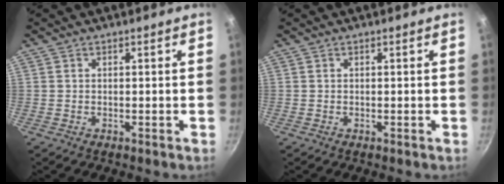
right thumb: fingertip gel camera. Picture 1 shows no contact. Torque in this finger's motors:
{"motor_torque": [-0.01, 0.00, 0.00, 0.00, 0.02]}